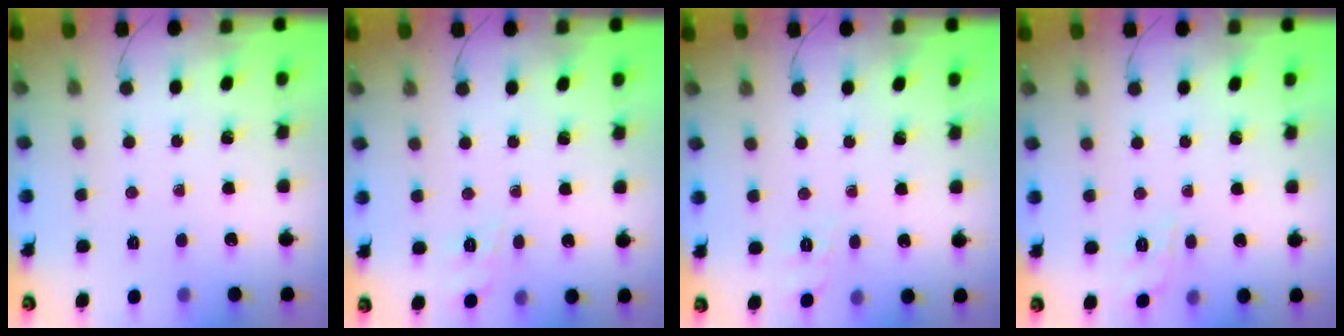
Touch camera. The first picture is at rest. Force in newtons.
{"total": 1.9, "press": 0.8, "slide": 1.6}
{"total": 1.6, "press": 0.0, "slide": 1.6}
{"total": 6.2, "press": 6.0, "slide": 1.4}